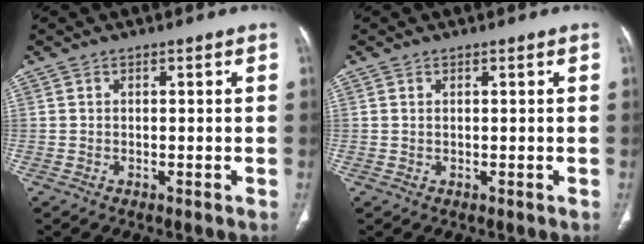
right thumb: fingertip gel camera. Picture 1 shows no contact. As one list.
[{"total": 0.0}]